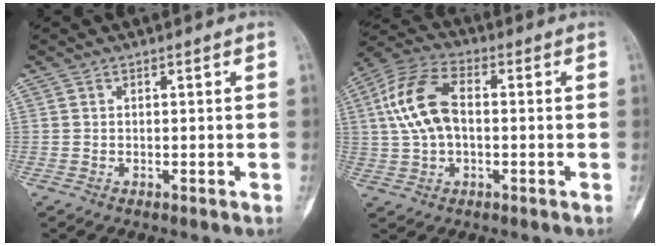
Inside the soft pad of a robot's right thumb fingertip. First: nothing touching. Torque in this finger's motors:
{"motor_torque": [1.22, 1.29, 1.03, -0.27, 0.39]}